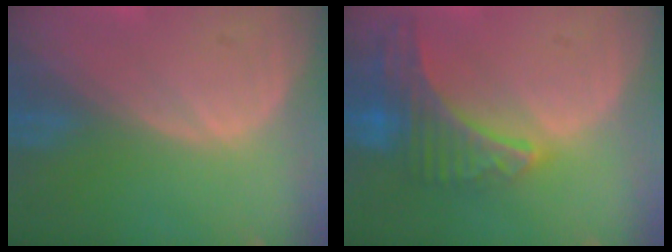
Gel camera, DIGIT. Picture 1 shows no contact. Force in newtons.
{"total": 9.3, "press": 8.2, "slide": 4.4}